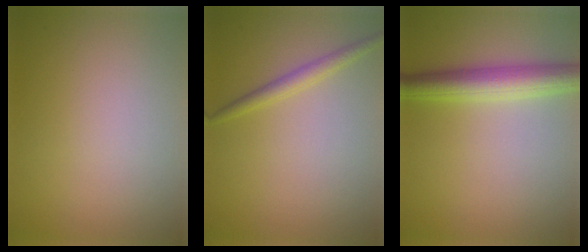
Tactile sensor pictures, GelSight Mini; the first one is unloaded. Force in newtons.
{"total": 1.6, "press": 1.6, "slide": 0.1}
{"total": 4.6, "press": 4.6, "slide": 0.0}